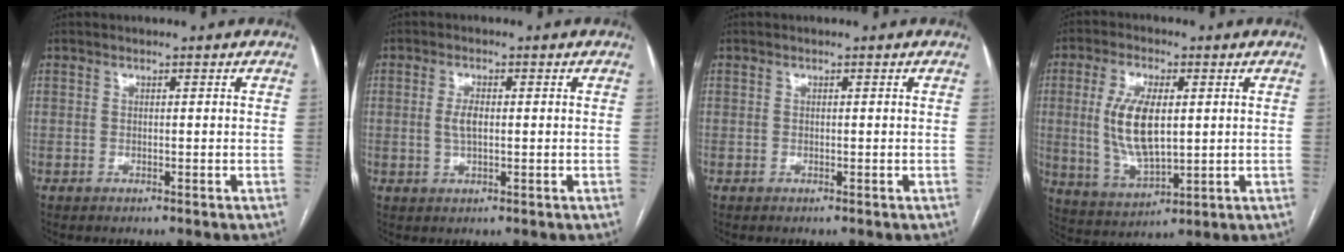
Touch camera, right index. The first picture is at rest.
{"total": 2.8, "force": [0.1, 1.1, 2.6], "torque": [-0.055, 0.003, 0.003]}
{"total": 0.0}
{"total": 10.9, "force": [1.2, 4.4, 10.0], "torque": [-0.214, 0.001, 0.030]}